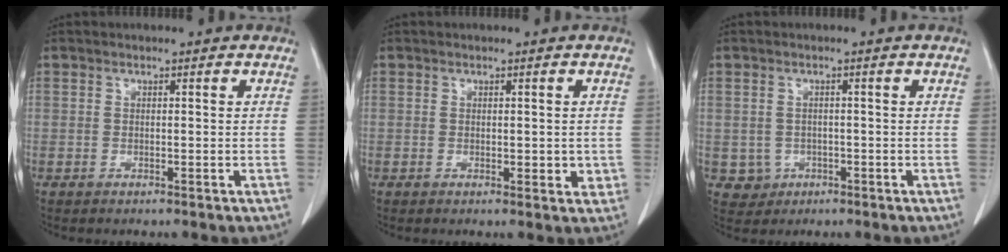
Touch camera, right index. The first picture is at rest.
{"total": 2.6, "force": [0.0, 1.4, 2.1], "torque": [-0.019, -0.002, 0.005]}
{"total": 3.2, "force": [-0.8, 3.1, 0.2], "torque": [0.004, 0.007, -0.008]}